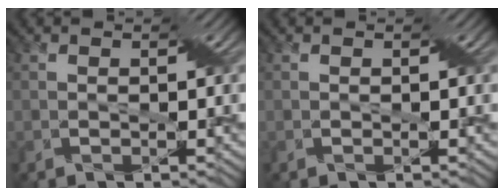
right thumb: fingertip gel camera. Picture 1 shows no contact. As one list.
[{"total": 0.0}]